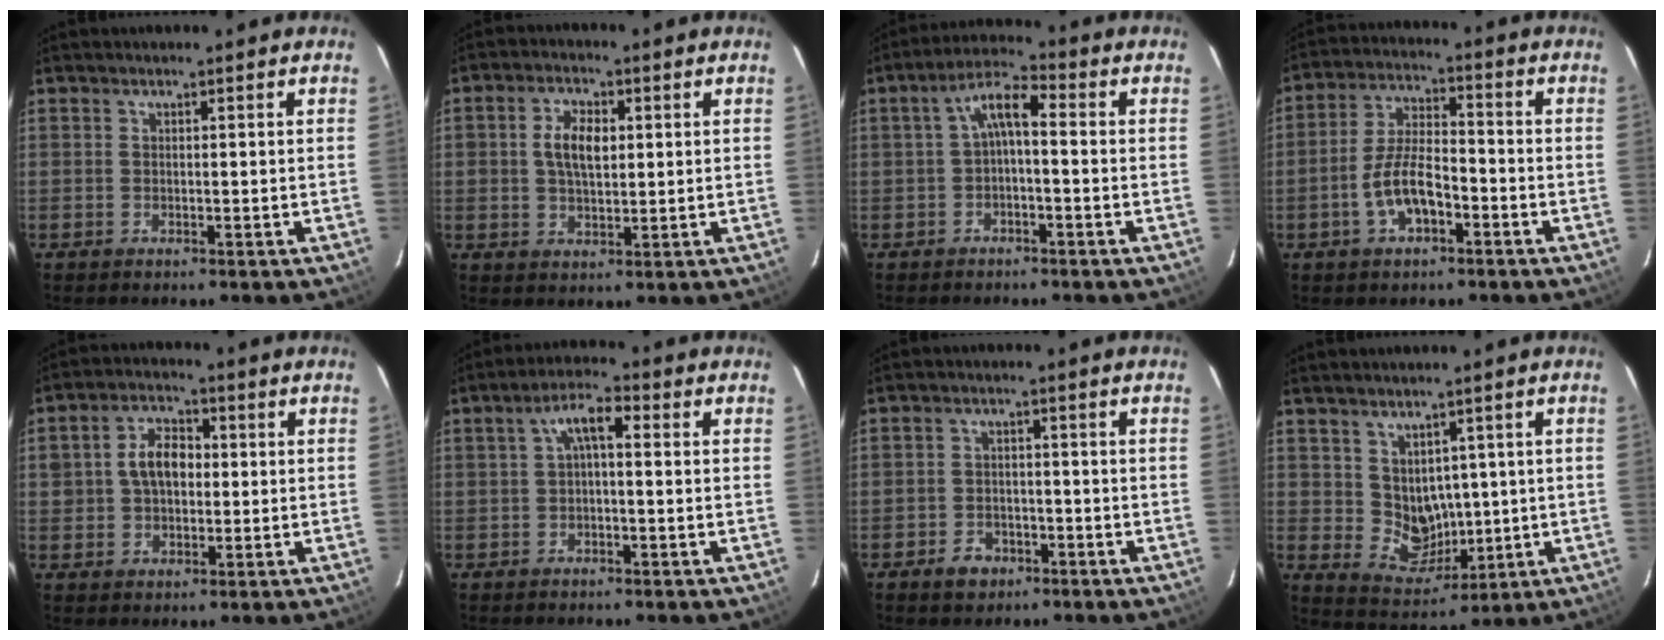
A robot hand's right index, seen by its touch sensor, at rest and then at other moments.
{"total": 6.3, "force": [1.0, 3.7, 5.0], "torque": [-0.094, 0.012, 0.020]}
{"total": 5.5, "force": [-0.7, 2.0, 5.1], "torque": [-0.103, 0.023, -0.012]}
{"total": 8.9, "force": [-3.7, 3.8, 7.1], "torque": [-0.145, 0.011, -0.063]}
{"total": 7.2, "force": [0.4, 5.2, 5.0], "torque": [-0.092, 0.024, 0.012]}
{"total": 4.9, "force": [0.4, 2.0, 4.5], "torque": [-0.083, 0.020, 0.009]}
{"total": 4.9, "force": [-3.1, 3.5, 1.5], "torque": [-0.045, 0.013, -0.044]}
{"total": 7.3, "force": [1.6, 6.4, 3.2], "torque": [-0.058, -0.002, 0.052]}